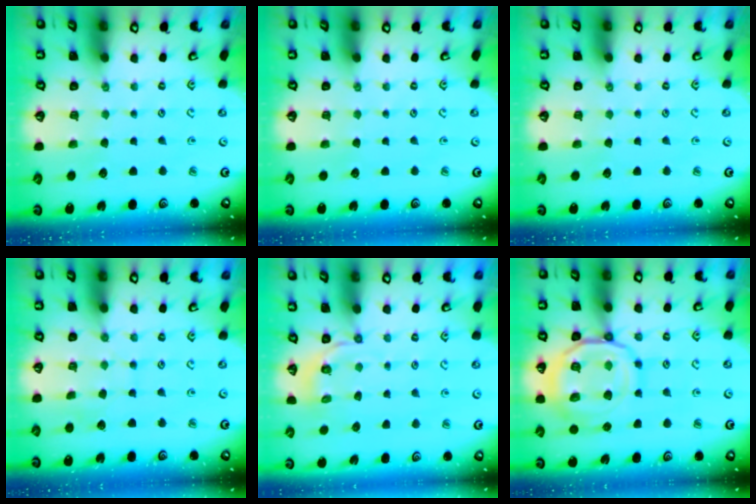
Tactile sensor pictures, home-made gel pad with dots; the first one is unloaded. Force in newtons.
{"total": 0.0}
{"total": 0.0}
{"total": 4.3, "press": 4.3, "slide": 0.2}
{"total": 3.7, "press": 3.2, "slide": 2.0}
{"total": 17.3, "press": 17.2, "slide": 1.7}